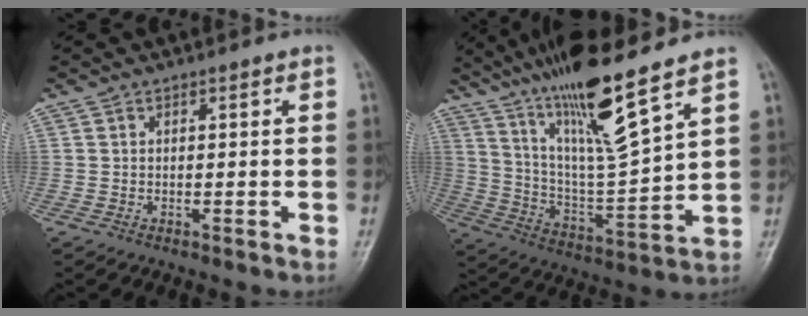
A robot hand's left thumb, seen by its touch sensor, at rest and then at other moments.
{"total": 17.9, "force": [12.3, 1.7, 12.9], "torque": [-0.219, -0.066, 0.229]}